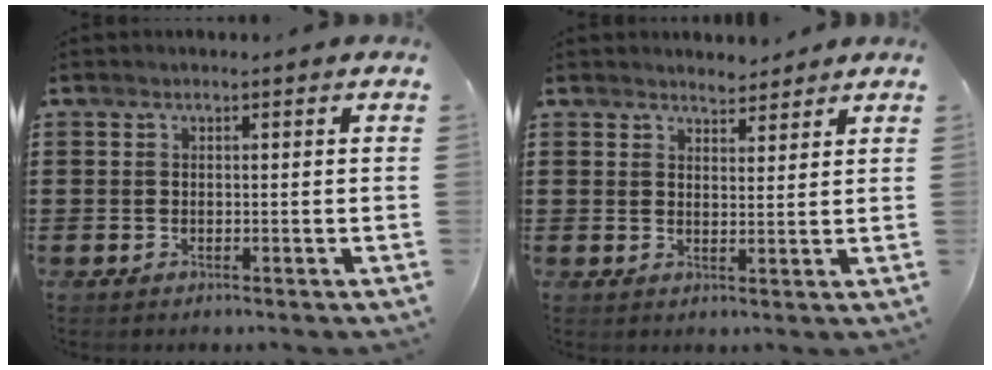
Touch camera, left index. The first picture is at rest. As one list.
[{"total": 2.6, "force": [2.6, 0.5, -0.2], "torque": [-0.005, -0.002, 0.049]}]